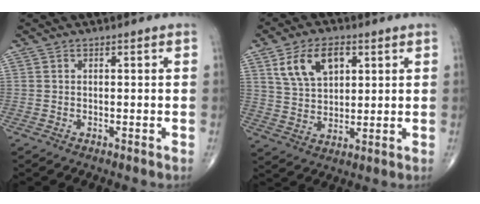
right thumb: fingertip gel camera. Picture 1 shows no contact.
{"total": 10.3, "force": [4.3, 6.3, 6.9], "torque": [-0.105, -0.009, 0.083]}